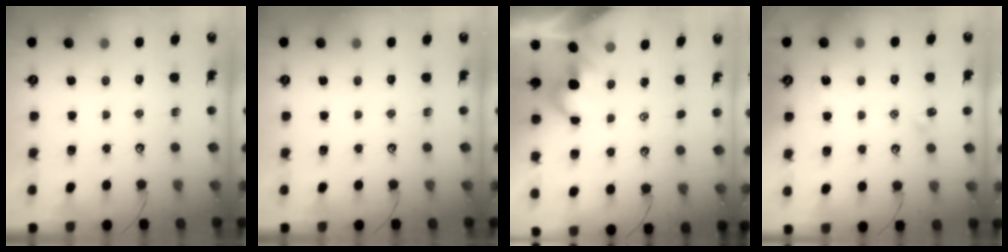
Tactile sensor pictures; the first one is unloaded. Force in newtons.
{"total": 0.0}
{"total": 0.0}
{"total": 1.4, "press": 1.3, "slide": 0.5}